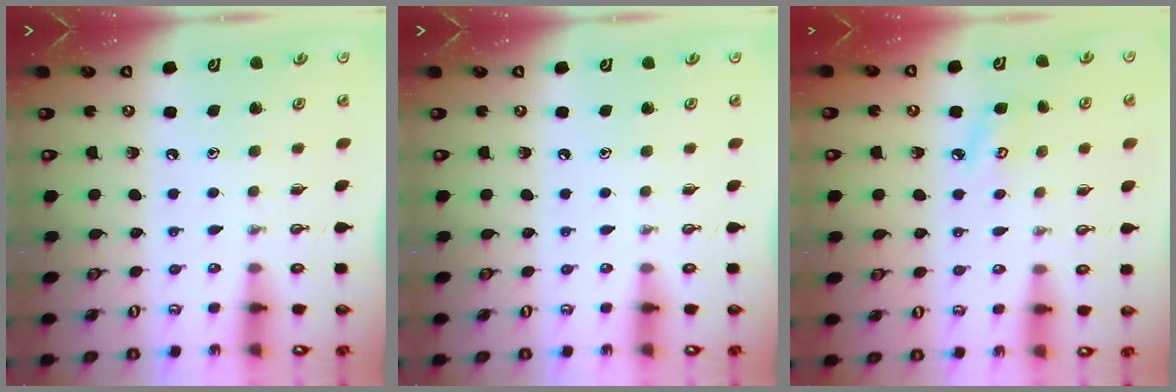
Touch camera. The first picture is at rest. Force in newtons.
{"total": 0.0}
{"total": 5.4, "press": 5.4, "slide": 0.8}